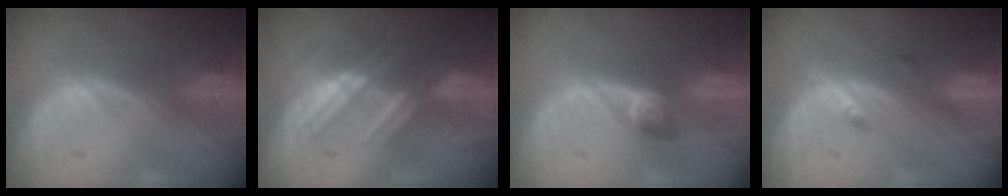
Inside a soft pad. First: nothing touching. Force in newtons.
{"total": 7.2, "press": 6.7, "slide": 2.7}
{"total": 2.8, "press": 2.5, "slide": 1.1}
{"total": 2.4, "press": 2.0, "slide": 1.3}